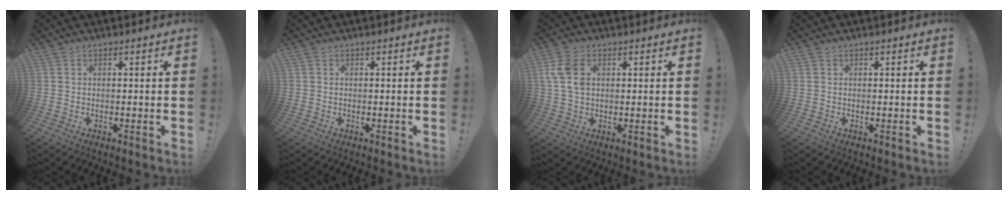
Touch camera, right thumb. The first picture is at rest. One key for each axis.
{"total": 0.0}
{"total": 8.0, "fx": 1.9, "fy": 5.3, "fz": 5.7, "tx": -0.115, "ty": 0.003, "tz": 0.038}
{"total": 0.0}